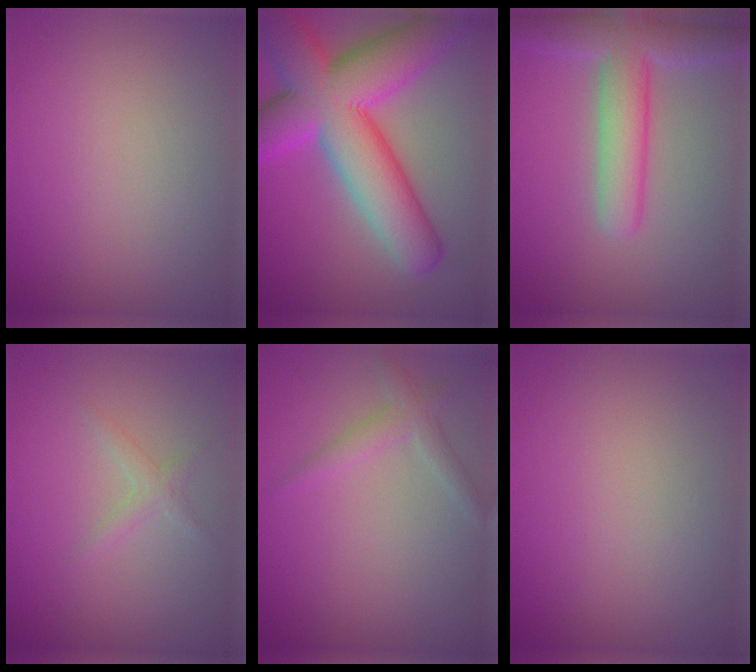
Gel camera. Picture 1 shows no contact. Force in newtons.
{"total": 13.1, "press": 13.1, "slide": 0.4}
{"total": 6.1, "press": 6.1, "slide": 0.6}
{"total": 1.3, "press": 1.3, "slide": 0.1}
{"total": 1.9, "press": 1.9, "slide": 0.0}
{"total": 0.0}